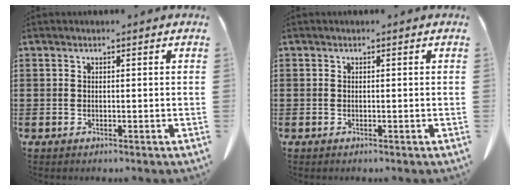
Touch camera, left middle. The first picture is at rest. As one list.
[{"total": 0.0}]